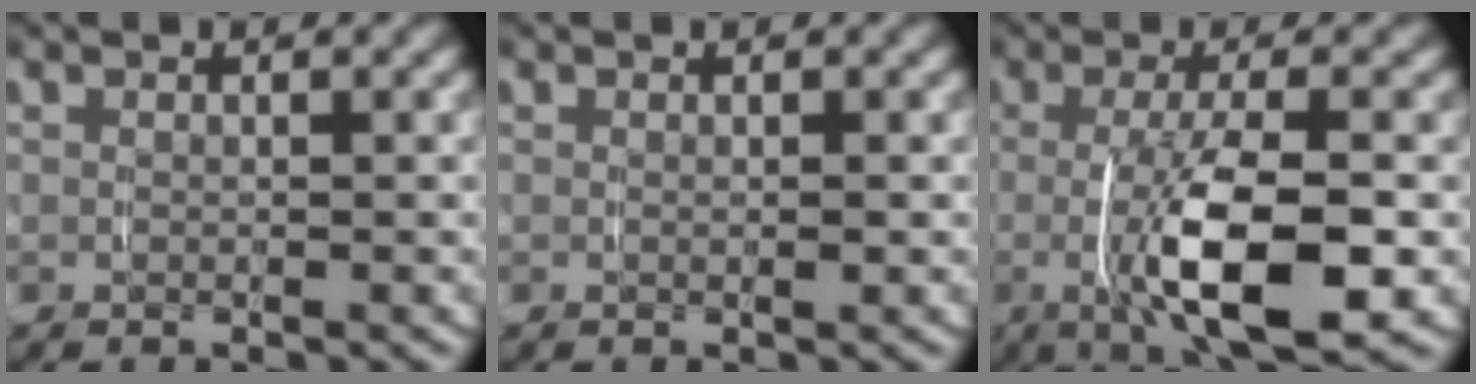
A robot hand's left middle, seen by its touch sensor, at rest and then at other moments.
{"total": 0.5, "force": [0.2, 0.2, 0.4], "torque": [-0.003, 0.006, 0.000]}
{"total": 8.2, "force": [-1.8, 2.5, 7.6], "torque": [-0.131, -0.007, -0.022]}